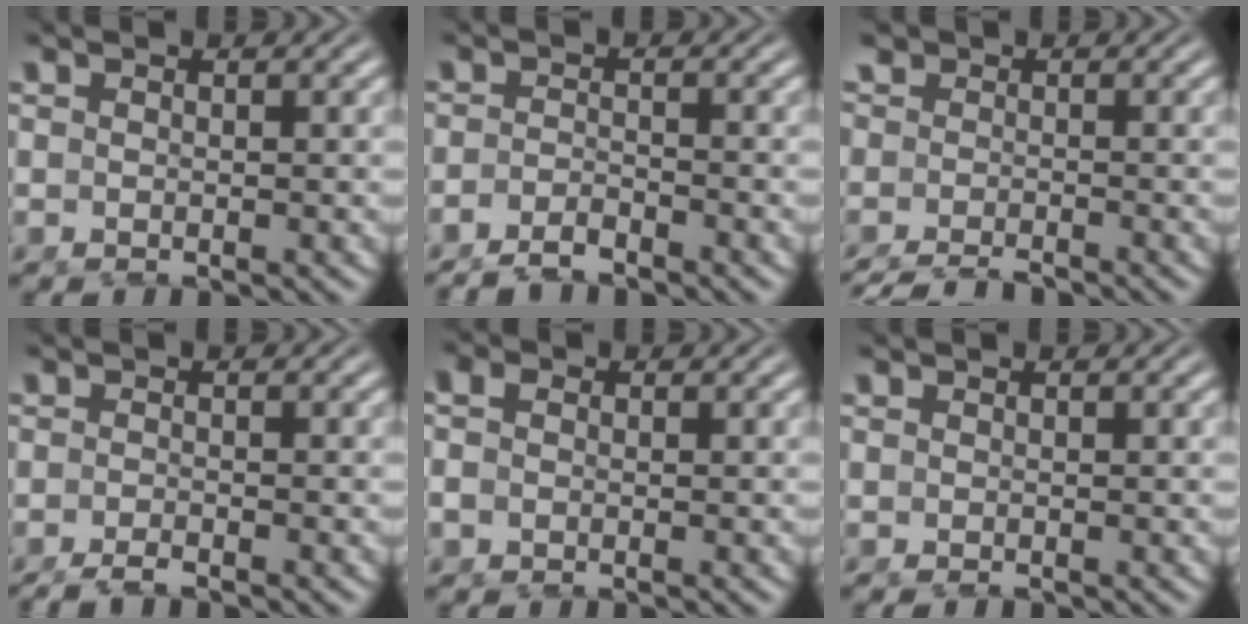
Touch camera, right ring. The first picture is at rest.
{"total": 2.2, "force": [-2.1, -0.1, 0.2], "torque": [-0.003, -0.004, -0.038]}
{"total": 2.4, "force": [-2.2, 0.9, 0.2], "torque": [0.003, -0.013, -0.035]}
{"total": 1.5, "force": [-1.5, -0.2, 0.1], "torque": [-0.004, -0.003, -0.027]}
{"total": 1.5, "force": [0.0, 1.2, 0.8], "torque": [-0.025, -0.007, 0.000]}
{"total": 0.0}